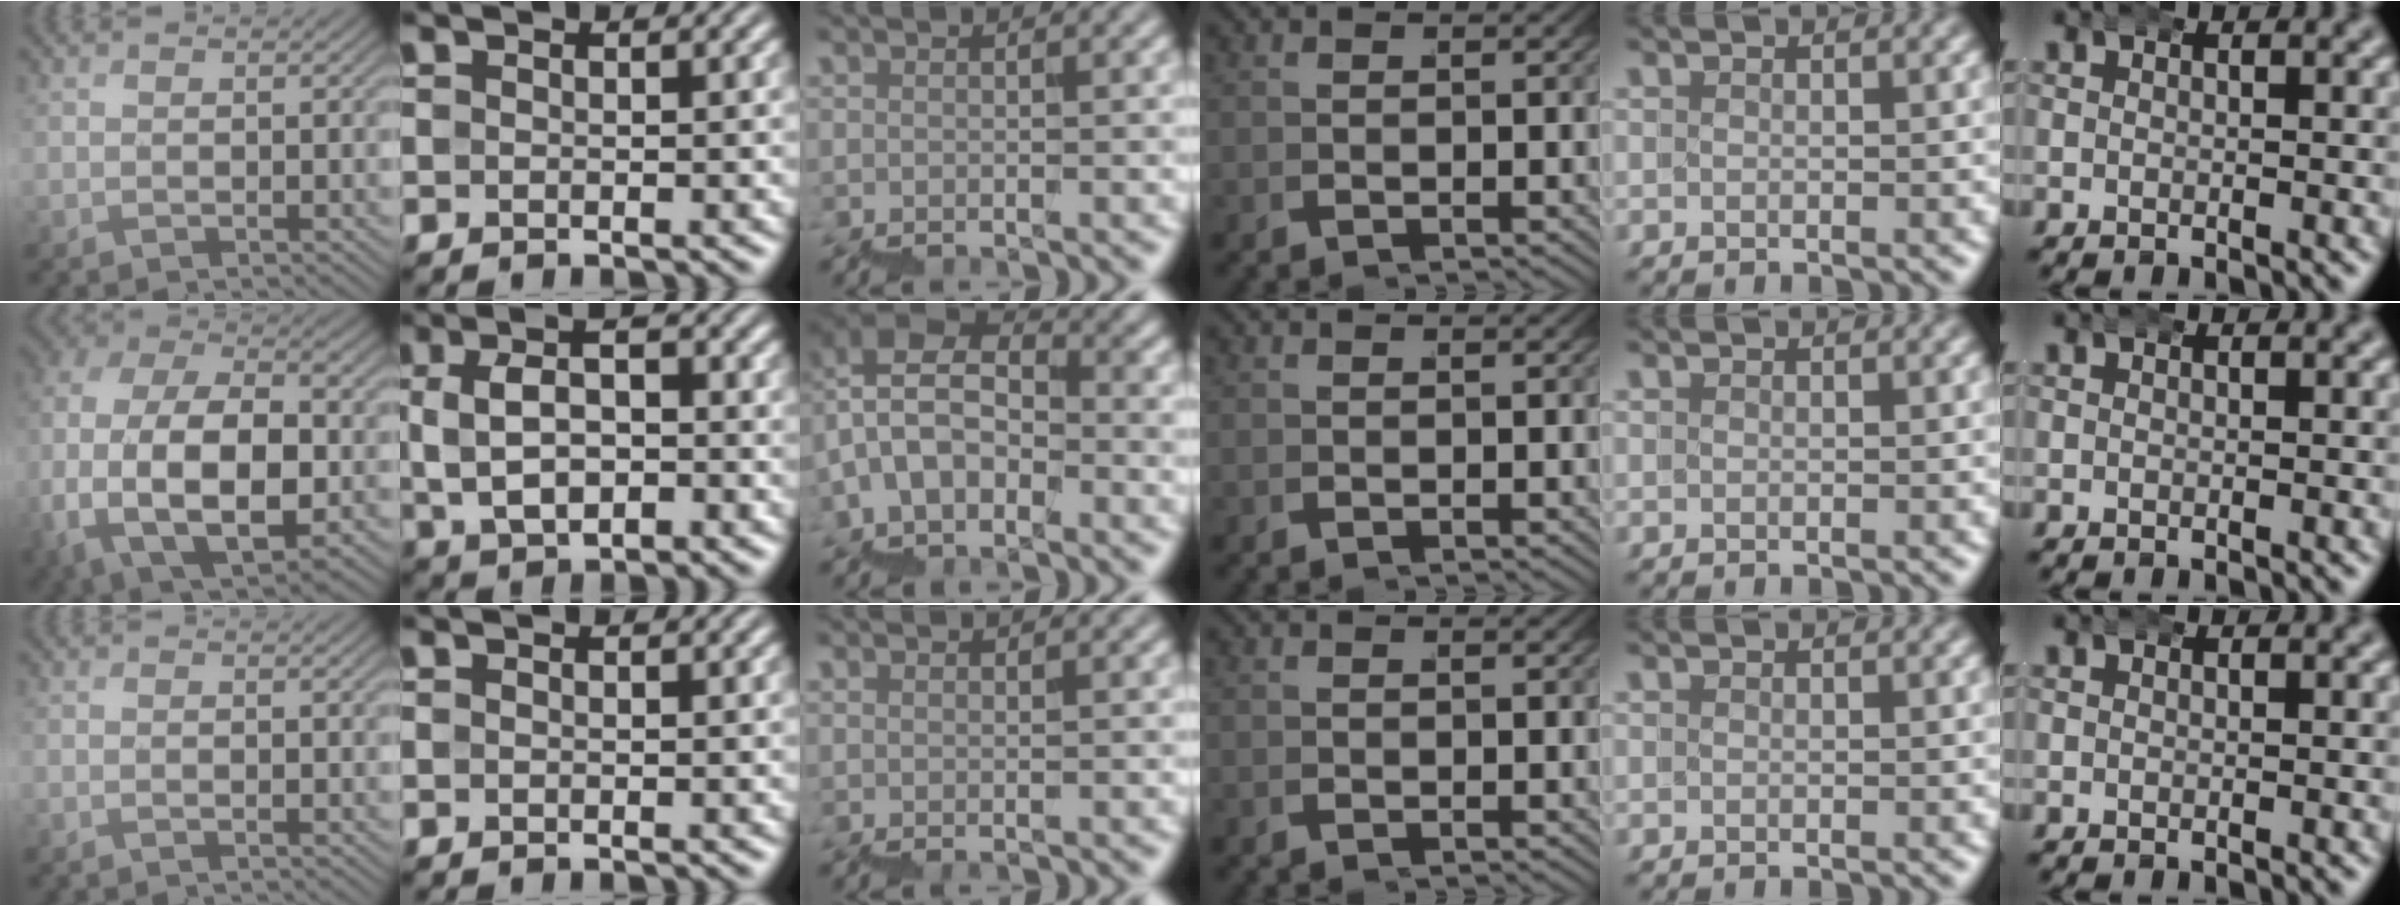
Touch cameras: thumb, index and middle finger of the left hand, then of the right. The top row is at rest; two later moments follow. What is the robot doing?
{"motion": "wrap", "object": "bubble wrap"}